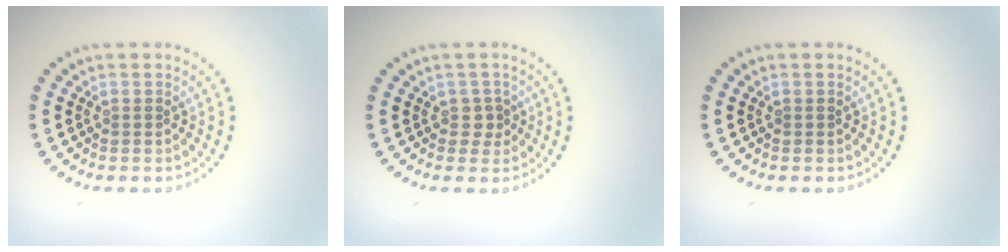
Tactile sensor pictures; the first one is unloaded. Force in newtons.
{"total": 1.2, "press": 1.0, "slide": 0.7}
{"total": 0.0}